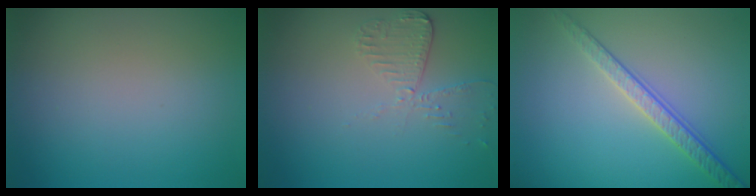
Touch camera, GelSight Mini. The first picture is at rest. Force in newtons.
{"total": 2.6, "press": 2.3, "slide": 1.2}
{"total": 2.8, "press": 2.4, "slide": 1.5}